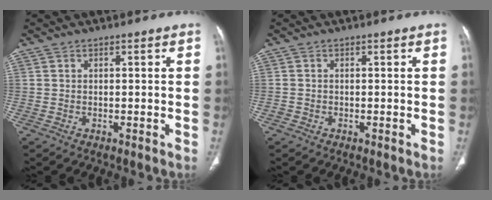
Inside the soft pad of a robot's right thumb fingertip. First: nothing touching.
{"total": 0.5, "force": [-0.2, 0.5, 0.1], "torque": [-0.003, 0.003, -0.004]}